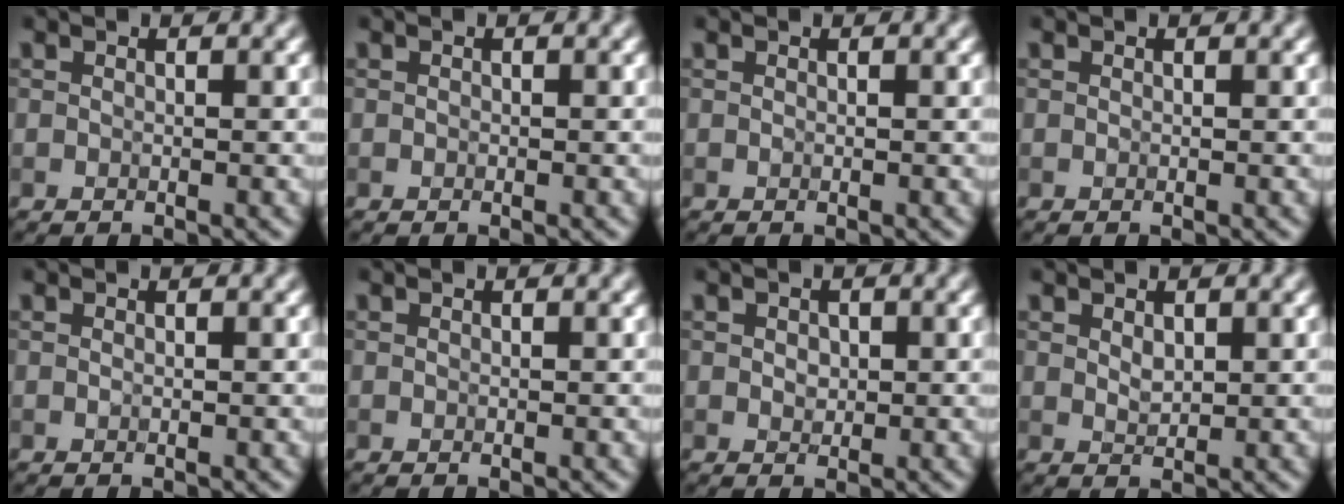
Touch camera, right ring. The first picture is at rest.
{"total": 0.0}
{"total": 0.0}
{"total": 0.0}
{"total": 0.0}
{"total": 0.0}
{"total": 0.8, "force": [0.2, 0.7, 0.3], "torque": [-0.006, -0.001, 0.004]}
{"total": 0.9, "force": [0.6, 0.5, 0.5], "torque": [-0.013, 0.000, 0.017]}